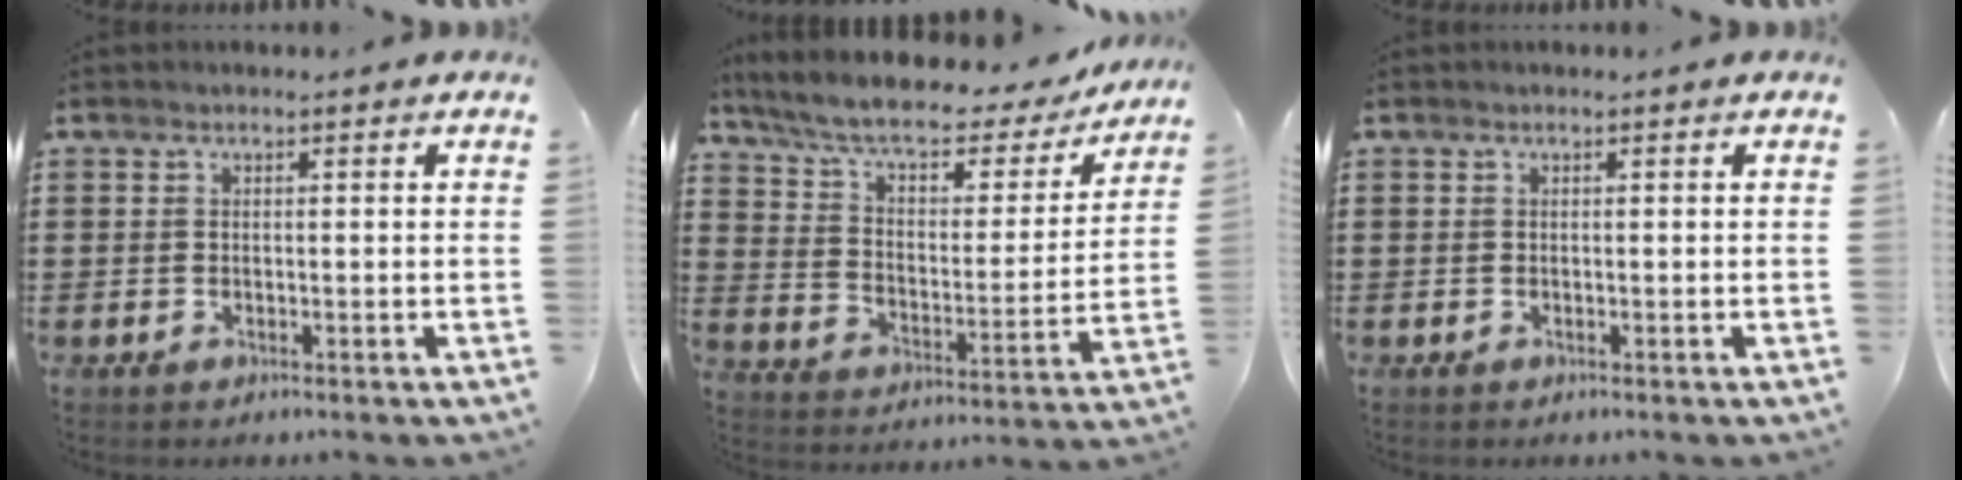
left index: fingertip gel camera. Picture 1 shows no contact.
{"total": 7.3, "force": [5.9, 1.8, 3.9], "torque": [-0.101, -0.035, 0.097]}
{"total": 0.0}